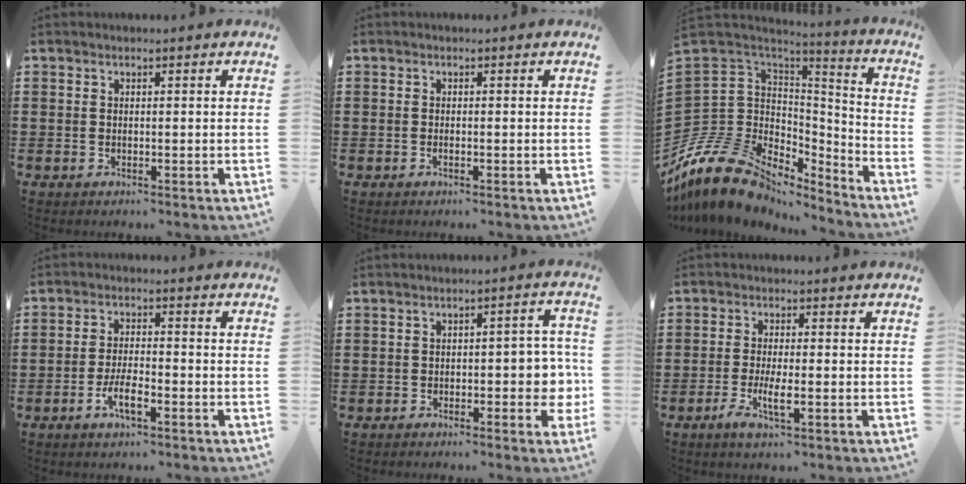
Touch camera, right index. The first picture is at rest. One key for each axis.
{"total": 0.6, "fx": -0.3, "fy": 0.1, "fz": 0.5, "tx": -0.010, "ty": -0.004, "tz": -0.004}
{"total": 14.0, "fx": -8.2, "fy": 9.3, "fz": 6.5, "tx": -0.186, "ty": 0.004, "tz": -0.157}
{"total": 4.6, "fx": -2.3, "fy": 1.3, "fz": 3.8, "tx": -0.075, "ty": 0.001, "tz": -0.046}
{"total": 4.6, "fx": -1.8, "fy": 2.1, "fz": 3.7, "tx": -0.047, "ty": 0.000, "tz": -0.038}
{"total": 4.2, "fx": -1.7, "fy": 0.8, "fz": 3.7, "tx": -0.082, "ty": -0.010, "tz": -0.036}